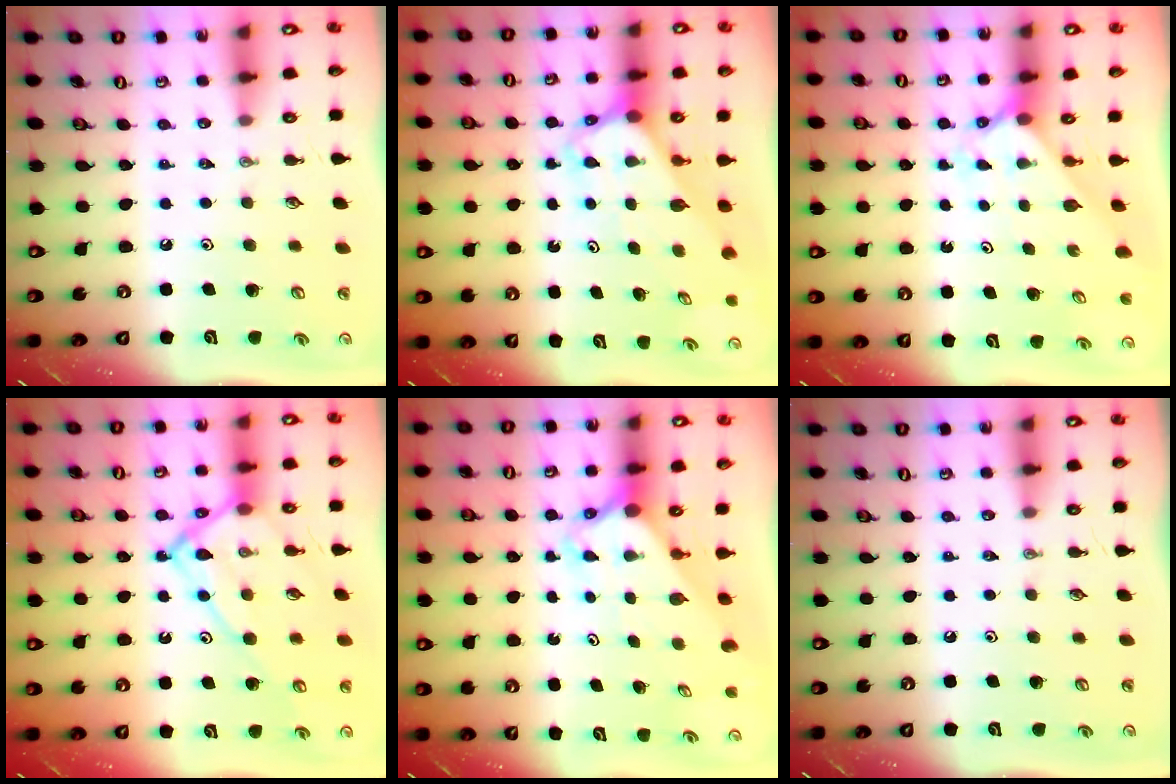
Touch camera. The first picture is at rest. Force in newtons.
{"total": 2.7, "press": 2.7, "slide": 0.1}
{"total": 2.0, "press": 1.9, "slide": 0.2}
{"total": 14.9, "press": 14.8, "slide": 1.2}
{"total": 2.6, "press": 2.6, "slide": 0.2}
{"total": 0.0}